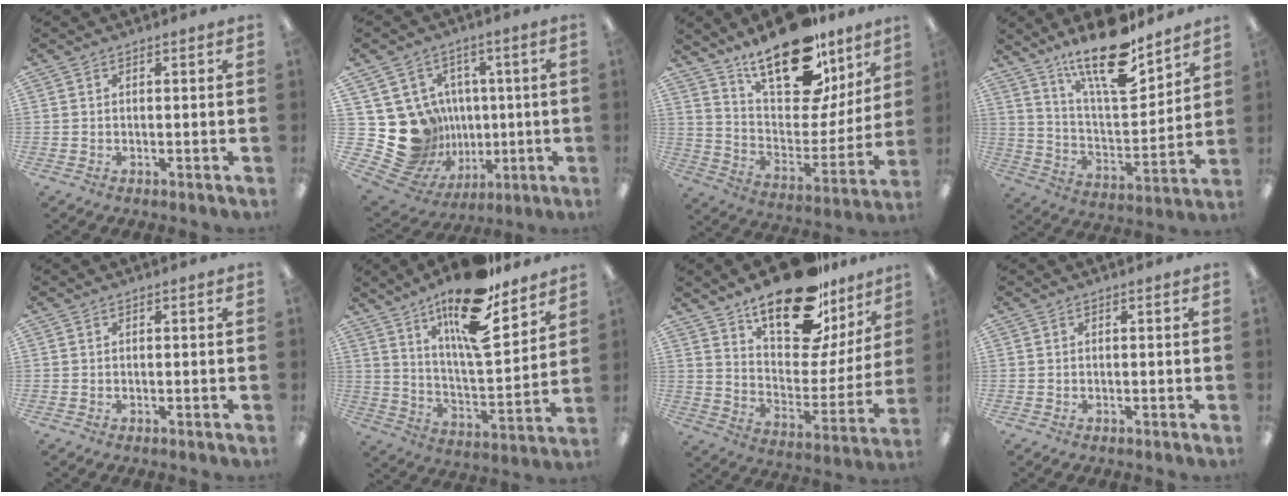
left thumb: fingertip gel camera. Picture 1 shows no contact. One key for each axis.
{"total": 17.7, "fx": -0.7, "fy": 16.7, "fz": 5.7, "tx": -0.130, "ty": -0.017, "tz": 0.031}
{"total": 24.5, "fx": 16.6, "fy": 11.0, "fz": 14.4, "tx": -0.214, "ty": -0.106, "tz": 0.287}
{"total": 18.8, "fx": 14.0, "fy": 5.7, "fz": 11.2, "tx": -0.194, "ty": -0.087, "tz": 0.235}
{"total": 0.0}
{"total": 19.6, "fx": 13.6, "fy": 5.7, "fz": 12.9, "tx": -0.214, "ty": -0.086, "tz": 0.225}
{"total": 23.1, "fx": 16.4, "fy": 9.5, "fz": 13.2, "tx": -0.199, "ty": -0.110, "tz": 0.283}
{"total": 0.0}